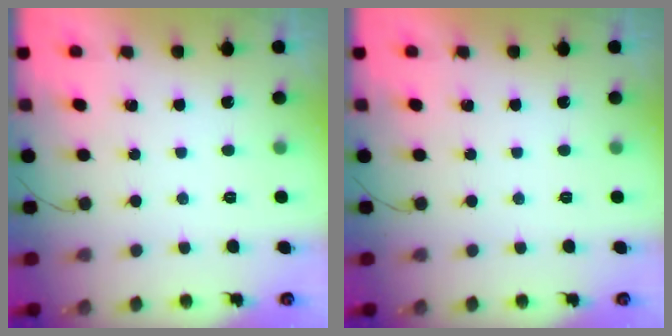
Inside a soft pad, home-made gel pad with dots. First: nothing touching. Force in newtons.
{"total": 0.0}